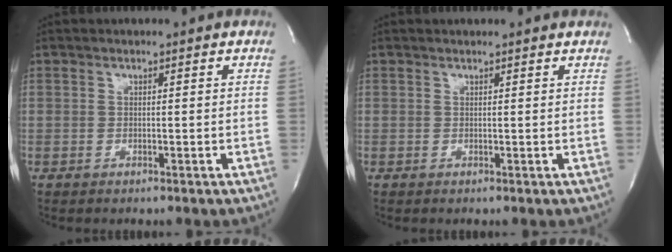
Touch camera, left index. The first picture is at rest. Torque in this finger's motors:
{"motor_torque": [0.14, -0.20, 0.01, 0.00]}